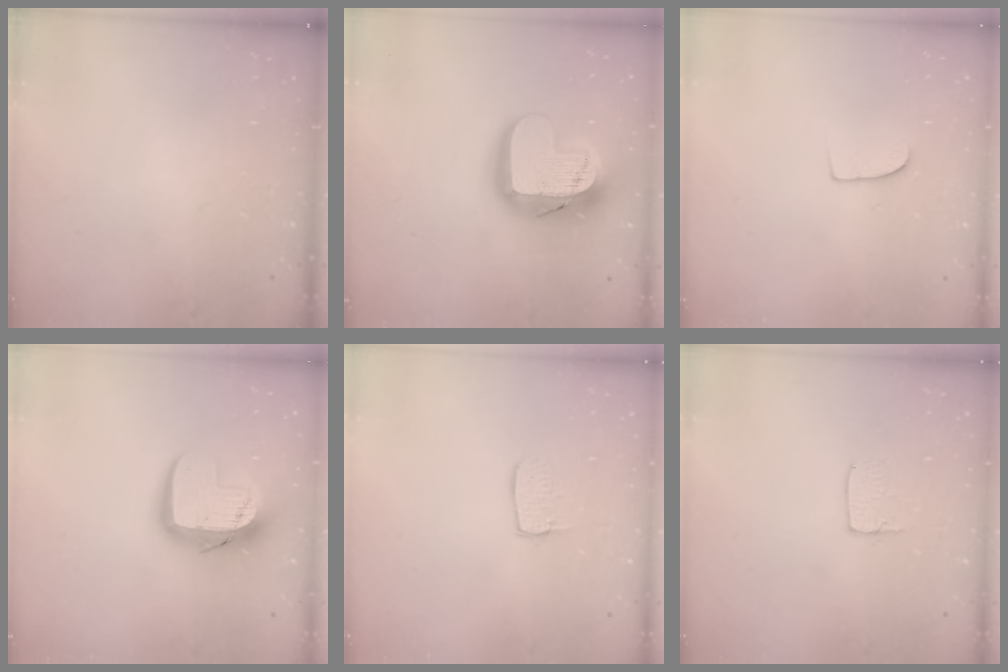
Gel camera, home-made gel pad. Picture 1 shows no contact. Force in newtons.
{"total": 21.1, "press": 21.0, "slide": 1.7}
{"total": 6.5, "press": 6.5, "slide": 0.5}
{"total": 15.1, "press": 15.0, "slide": 1.2}
{"total": 6.2, "press": 6.2, "slide": 0.4}
{"total": 3.6, "press": 3.5, "slide": 0.2}